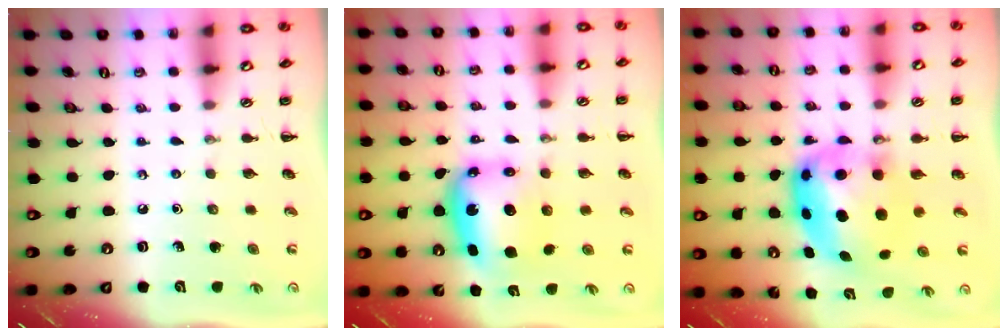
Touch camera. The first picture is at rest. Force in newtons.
{"total": 6.6, "press": 6.3, "slide": 2.0}
{"total": 8.3, "press": 8.0, "slide": 1.9}